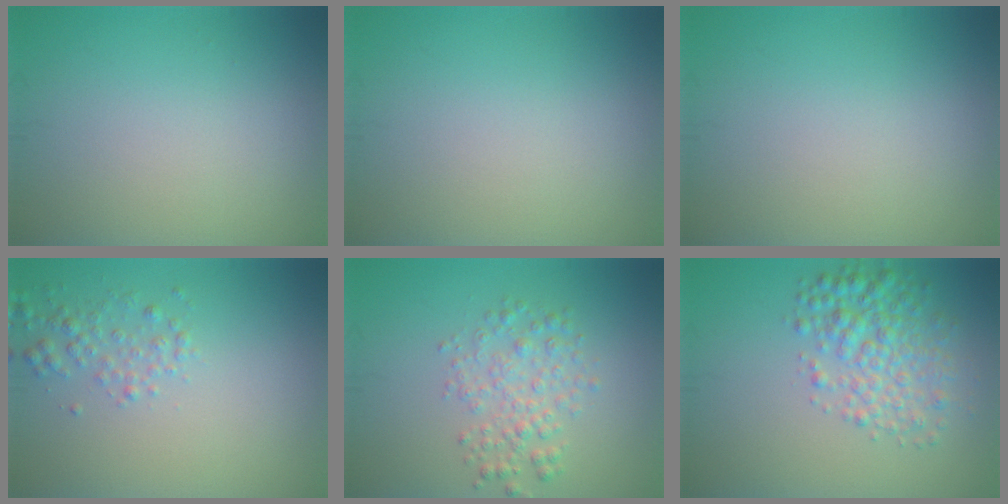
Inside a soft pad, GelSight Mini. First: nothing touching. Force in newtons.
{"total": 0.0}
{"total": 0.0}
{"total": 1.8, "press": 1.8, "slide": 0.1}
{"total": 2.8, "press": 2.8, "slide": 0.0}
{"total": 4.2, "press": 4.2, "slide": 0.1}